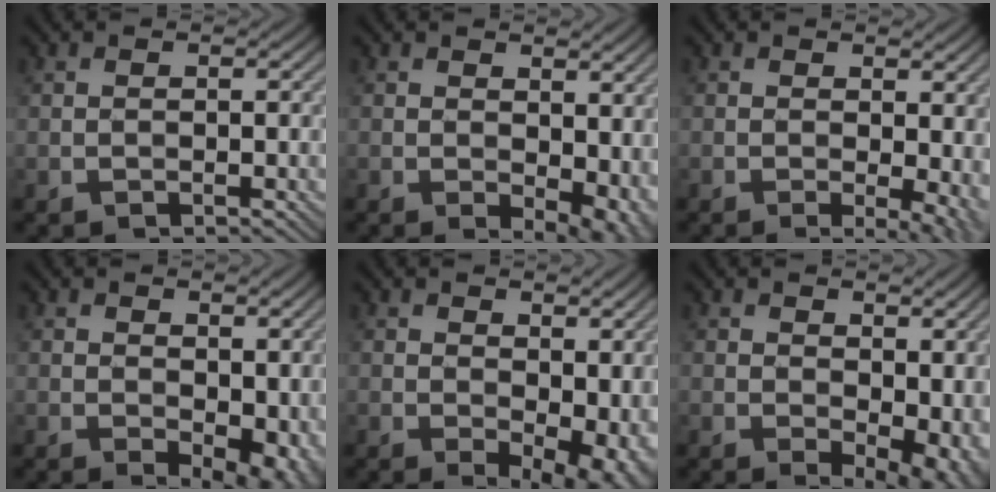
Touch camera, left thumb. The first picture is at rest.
{"total": 6.6, "force": [0.0, 3.7, 5.4], "torque": [-0.064, -0.009, 0.009]}
{"total": 5.4, "force": [-0.4, 1.8, 5.1], "torque": [-0.066, -0.004, -0.003]}
{"total": 6.8, "force": [-0.4, 3.9, 5.6], "torque": [-0.067, -0.013, 0.004]}
{"total": 10.1, "force": [-0.1, 5.8, 8.2], "torque": [-0.093, -0.015, 0.024]}
{"total": 9.2, "force": [0.3, 5.4, 7.5], "torque": [-0.084, -0.013, 0.026]}